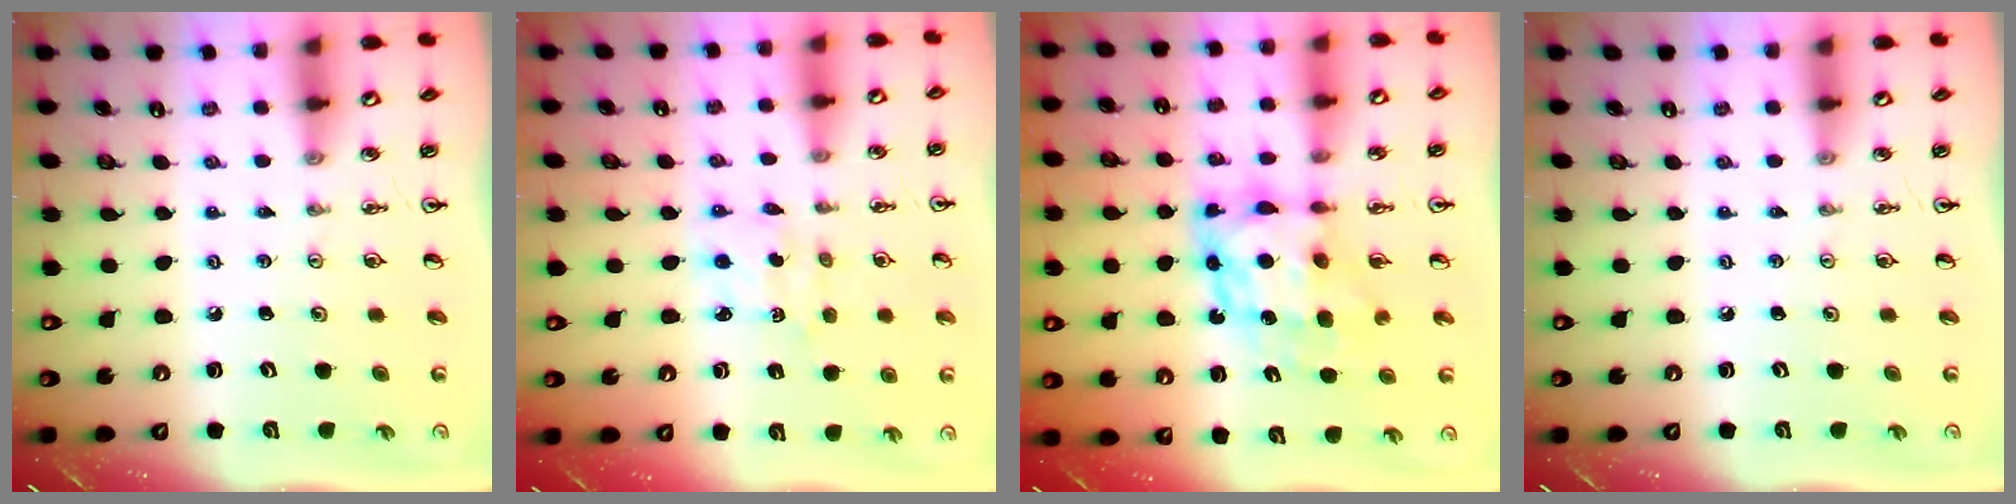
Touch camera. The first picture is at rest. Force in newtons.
{"total": 2.3, "press": 2.3, "slide": 0.6}
{"total": 9.1, "press": 9.1, "slide": 0.7}
{"total": 0.0}